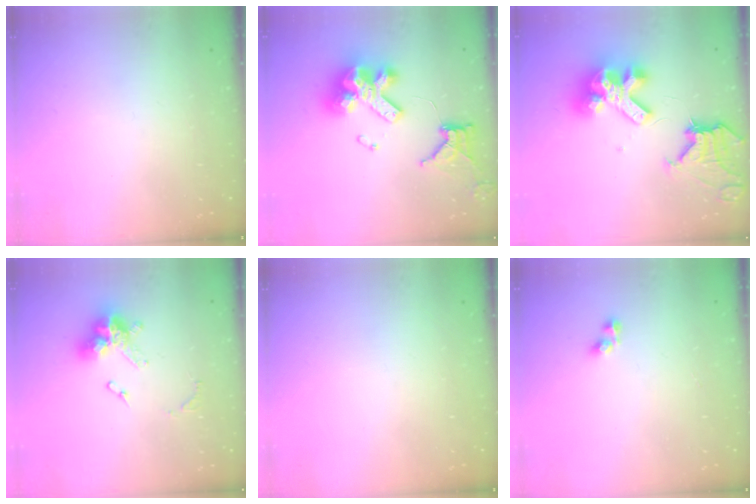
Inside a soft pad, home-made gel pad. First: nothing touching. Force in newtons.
{"total": 16.7, "press": 16.6, "slide": 1.9}
{"total": 17.9, "press": 17.8, "slide": 2.2}
{"total": 12.8, "press": 12.7, "slide": 1.4}
{"total": 0.0}
{"total": 2.5, "press": 2.5, "slide": 0.1}